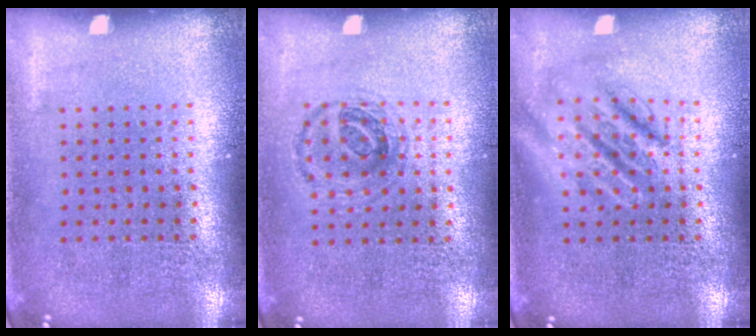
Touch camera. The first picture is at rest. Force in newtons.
{"total": 0.9, "press": 0.9, "slide": 0.3}
{"total": 2.6, "press": 2.6, "slide": 0.3}